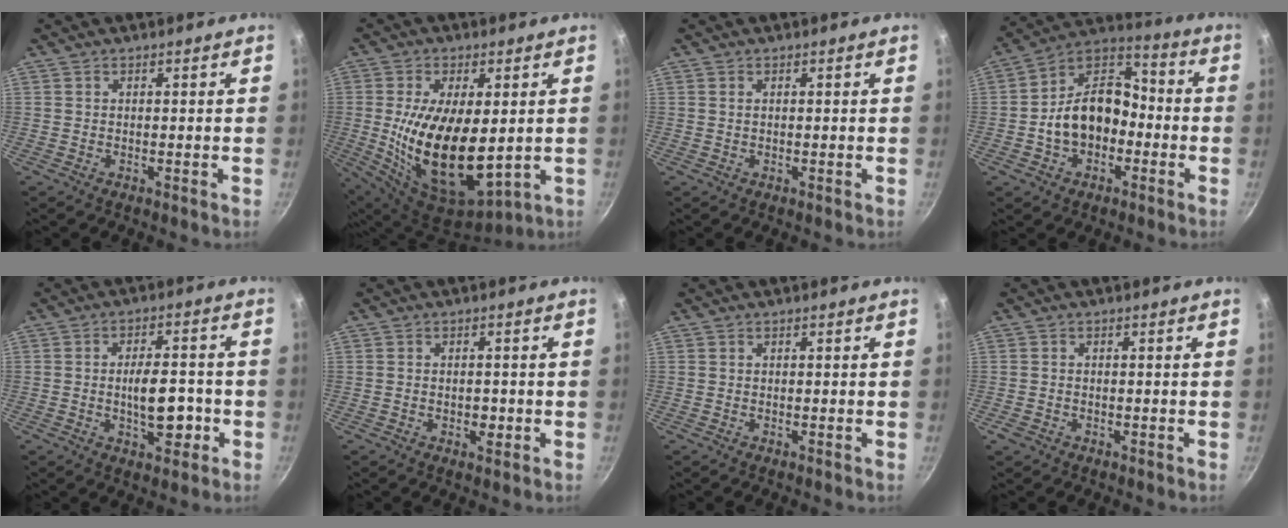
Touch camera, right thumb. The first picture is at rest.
{"total": 19.4, "force": [0.0, 9.9, 16.8], "torque": [-0.298, -0.024, 0.017]}
{"total": 0.6, "force": [0.3, 0.4, 0.4], "torque": [-0.008, 0.001, 0.005]}
{"total": 14.9, "force": [-3.1, 10.7, 9.9], "torque": [-0.130, 0.055, -0.066]}
{"total": 9.1, "force": [-1.9, 4.4, 7.7], "torque": [-0.089, 0.015, -0.028]}
{"total": 2.5, "force": [-0.6, 1.6, 1.8], "torque": [-0.021, 0.001, -0.011]}
{"total": 0.0}
{"total": 1.6, "force": [-0.8, 1.2, 0.7], "torque": [-0.014, 0.003, -0.011]}